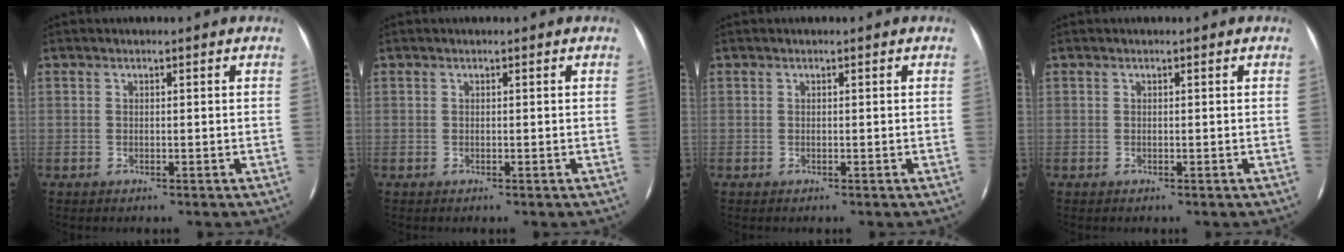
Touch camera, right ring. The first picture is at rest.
{"total": 0.0}
{"total": 0.0}
{"total": 0.0}